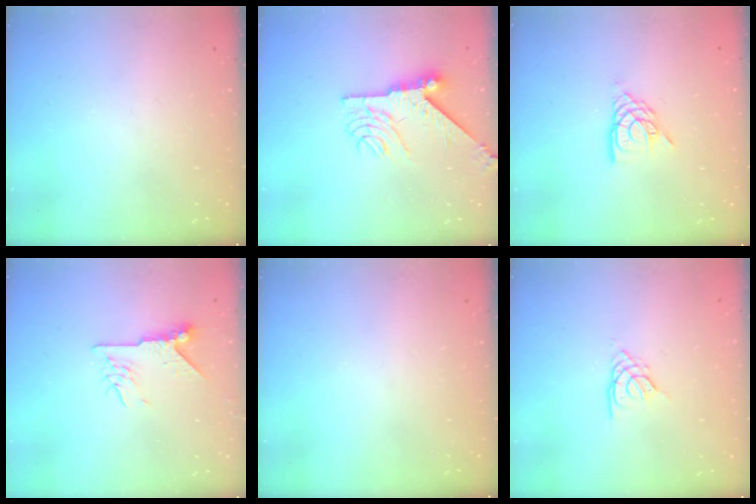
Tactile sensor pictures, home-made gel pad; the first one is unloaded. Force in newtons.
{"total": 9.5, "press": 9.5, "slide": 0.9}
{"total": 10.0, "press": 9.9, "slide": 1.0}
{"total": 8.1, "press": 8.1, "slide": 0.8}
{"total": 0.0}
{"total": 3.5, "press": 3.5, "slide": 0.6}